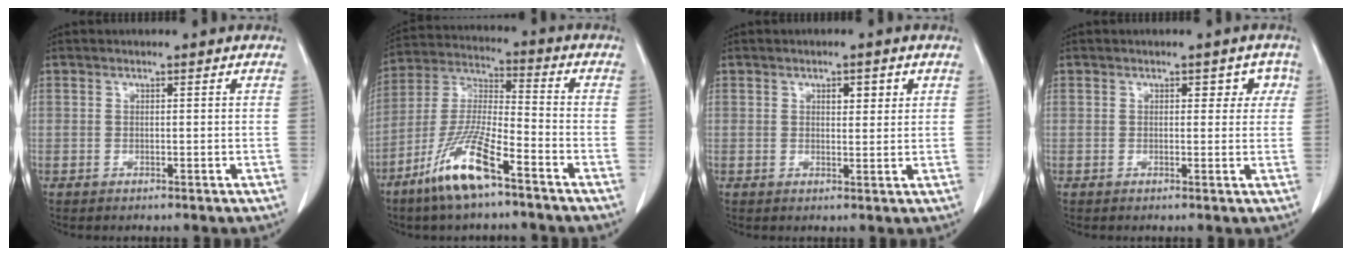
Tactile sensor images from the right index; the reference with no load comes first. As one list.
[{"total": 12.6, "force": [-7.6, 1.7, 9.9], "torque": [-0.207, -0.020, -0.148]}, {"total": 2.8, "force": [1.3, 1.2, 2.2], "torque": [-0.032, 0.001, 0.019]}, {"total": 3.1, "force": [1.1, 2.1, 2.0], "torque": [-0.008, 0.012, 0.010]}]